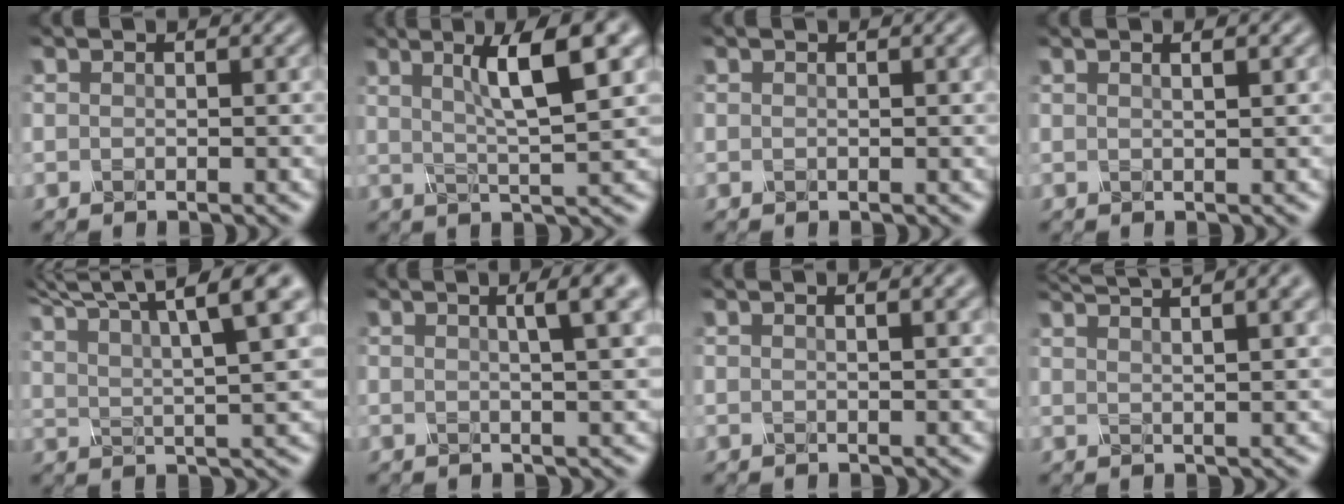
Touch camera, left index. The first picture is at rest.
{"total": 6.2, "force": [2.2, 0.9, 5.7], "torque": [-0.087, 0.005, 0.033]}
{"total": 0.7, "force": [0.5, 0.0, 0.5], "torque": [-0.012, 0.003, 0.009]}
{"total": 1.1, "force": [0.6, 0.1, 0.9], "torque": [-0.010, 0.004, 0.000]}
{"total": 11.8, "force": [8.1, 2.9, 8.0], "torque": [-0.147, 0.028, 0.104]}
{"total": 4.5, "force": [1.9, 1.2, 3.9], "torque": [-0.030, 0.017, 0.012]}
{"total": 2.9, "force": [1.8, 0.8, 2.1], "torque": [-0.013, 0.015, 0.012]}
{"total": 8.0, "force": [5.9, 1.8, 5.2], "torque": [-0.058, 0.033, 0.058]}